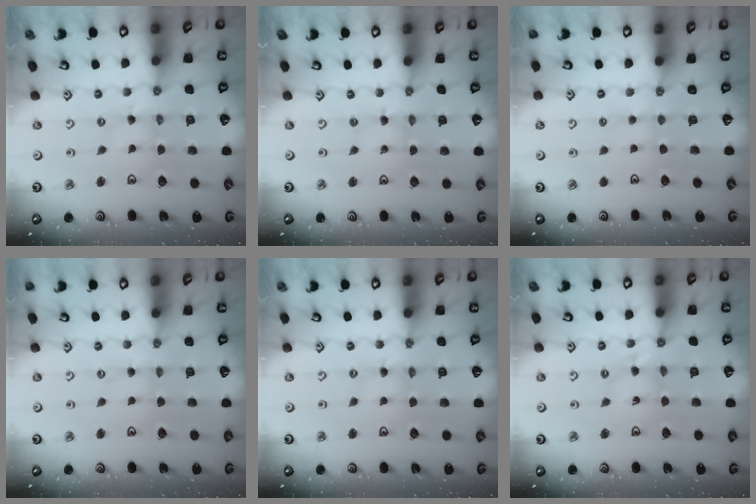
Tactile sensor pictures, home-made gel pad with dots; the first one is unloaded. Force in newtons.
{"total": 0.6, "press": 0.6, "slide": 0.1}
{"total": 2.2, "press": 2.2, "slide": 0.5}
{"total": 0.0}
{"total": 0.0}
{"total": 2.9, "press": 2.8, "slide": 0.2}